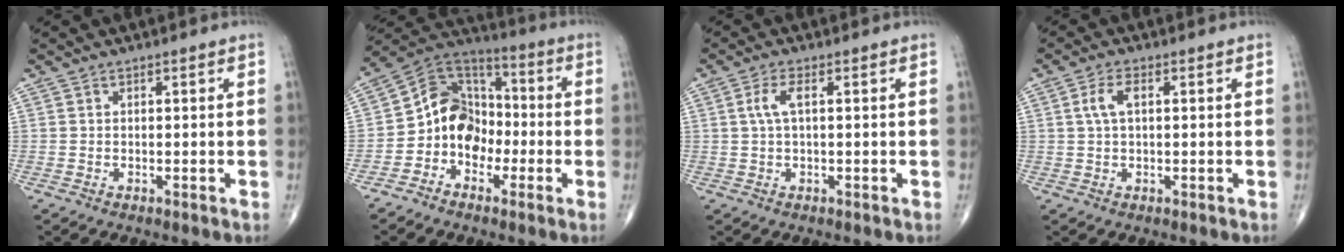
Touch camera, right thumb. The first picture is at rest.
{"total": 11.3, "force": [-3.2, 9.1, 5.8], "torque": [-0.064, 0.061, -0.075]}
{"total": 3.1, "force": [0.6, 1.0, 2.9], "torque": [-0.074, 0.010, 0.013]}
{"total": 3.6, "force": [0.8, 1.7, 3.1], "torque": [-0.072, 0.010, 0.014]}